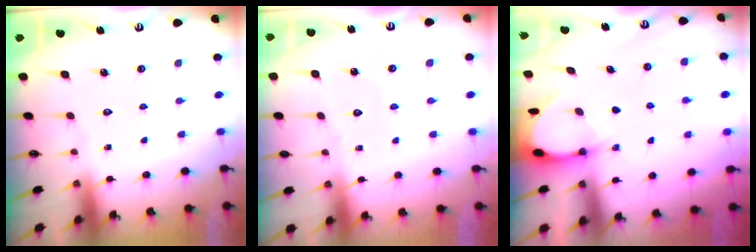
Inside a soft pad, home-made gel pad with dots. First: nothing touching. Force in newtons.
{"total": 2.8, "press": 2.8, "slide": 0.3}
{"total": 3.2, "press": 3.2, "slide": 0.4}